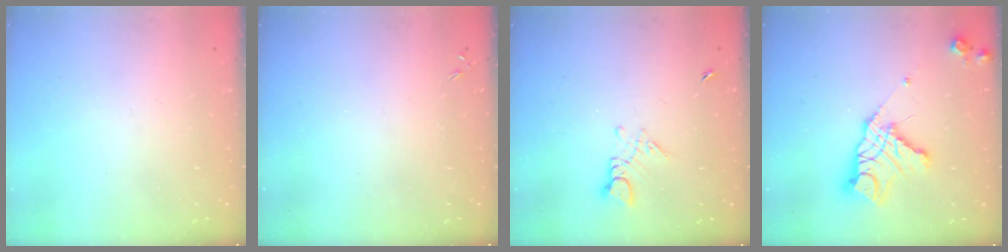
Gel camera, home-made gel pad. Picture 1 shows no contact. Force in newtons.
{"total": 0.0}
{"total": 4.7, "press": 4.6, "slide": 0.6}
{"total": 14.7, "press": 14.7, "slide": 1.1}